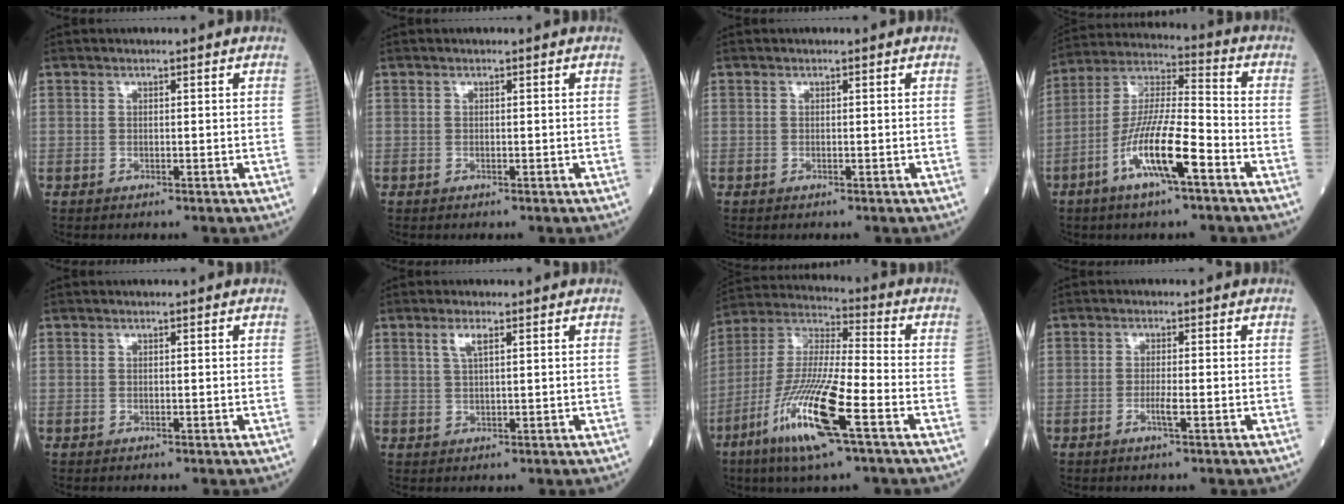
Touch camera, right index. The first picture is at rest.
{"total": 0.0}
{"total": 0.0}
{"total": 13.3, "force": [-5.9, 1.7, 11.8], "torque": [-0.233, -0.005, -0.114]}
{"total": 0.0}
{"total": 2.4, "force": [1.2, 0.4, 2.0], "torque": [-0.046, 0.002, 0.025]}
{"total": 16.7, "force": [-7.7, 1.3, 14.7], "torque": [-0.308, -0.028, -0.147]}
{"total": 2.2, "force": [-0.9, -0.1, 2.0], "torque": [-0.040, -0.003, -0.019]}